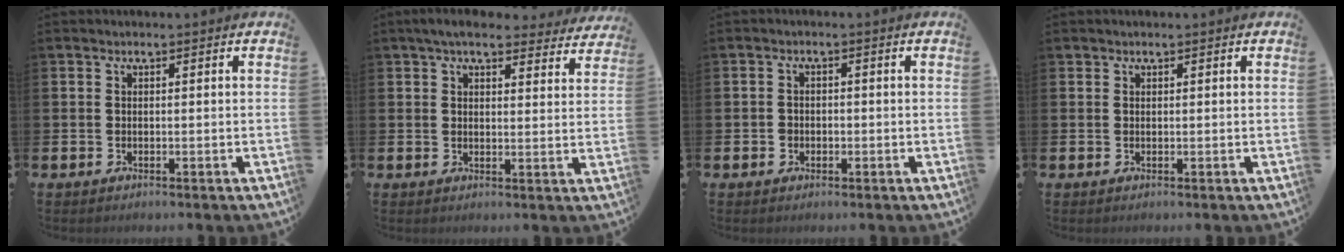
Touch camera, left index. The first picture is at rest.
{"total": 5.3, "force": [4.7, 1.5, 1.9], "torque": [-0.041, -0.017, 0.083]}
{"total": 1.4, "force": [-0.4, 1.3, 0.4], "torque": [-0.006, 0.005, -0.012]}
{"total": 0.5, "force": [0.5, 0.3, 0.0], "torque": [0.011, -0.001, 0.006]}